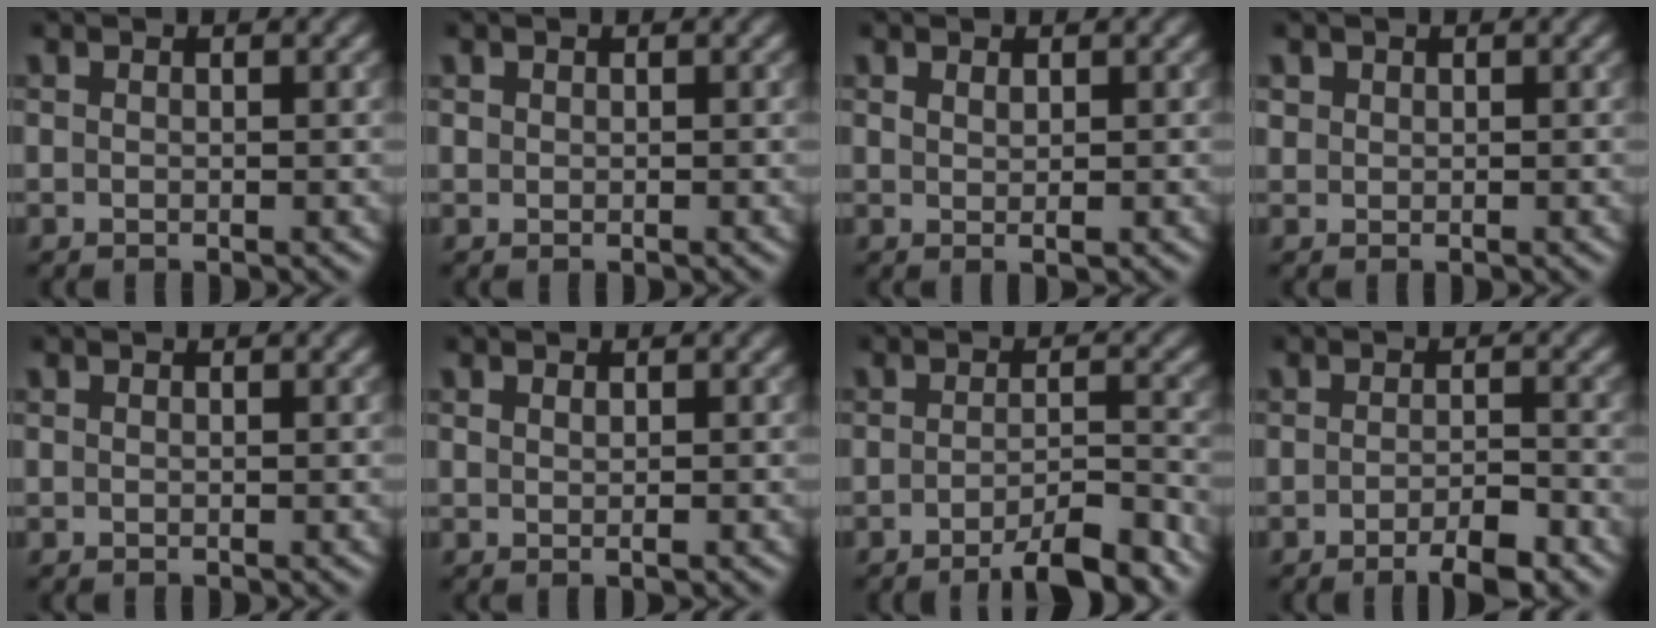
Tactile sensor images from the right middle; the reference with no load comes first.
{"total": 0.0}
{"total": 0.9, "force": [0.4, 0.3, 0.7], "torque": [-0.013, -0.002, 0.010]}
{"total": 0.6, "force": [0.4, 0.5, 0.0], "torque": [0.004, -0.002, 0.009]}
{"total": 0.0}
{"total": 0.6, "force": [0.1, 0.2, 0.5], "torque": [-0.009, 0.000, 0.004]}
{"total": 4.9, "force": [-3.3, 1.0, 3.5], "torque": [-0.046, 0.003, -0.054]}
{"total": 3.3, "force": [-2.0, 0.8, 2.5], "torque": [-0.041, -0.001, -0.035]}